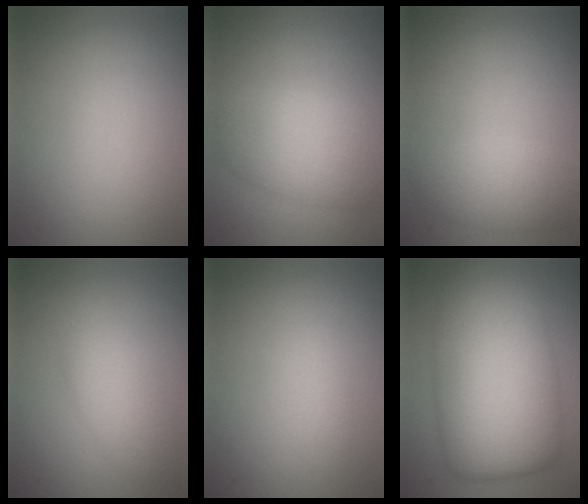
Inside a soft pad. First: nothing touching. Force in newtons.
{"total": 5.4, "press": 5.4, "slide": 0.2}
{"total": 2.9, "press": 2.9, "slide": 0.1}
{"total": 2.9, "press": 2.9, "slide": 0.1}
{"total": 1.0, "press": 1.0, "slide": 0.0}
{"total": 12.2, "press": 12.2, "slide": 0.2}